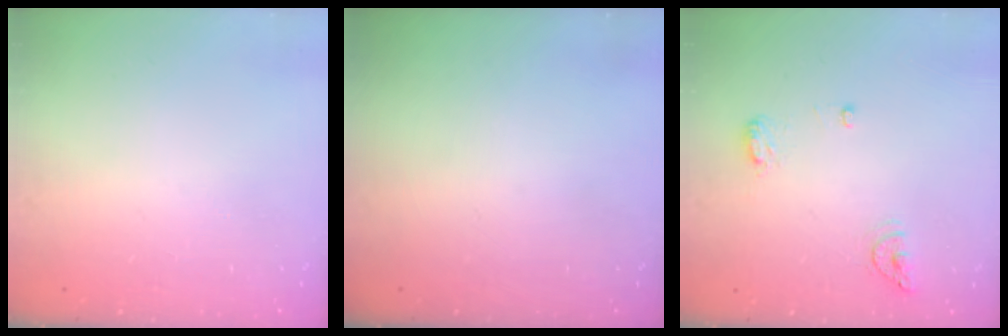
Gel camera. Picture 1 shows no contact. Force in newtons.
{"total": 0.0}
{"total": 11.0, "press": 8.3, "slide": 7.1}